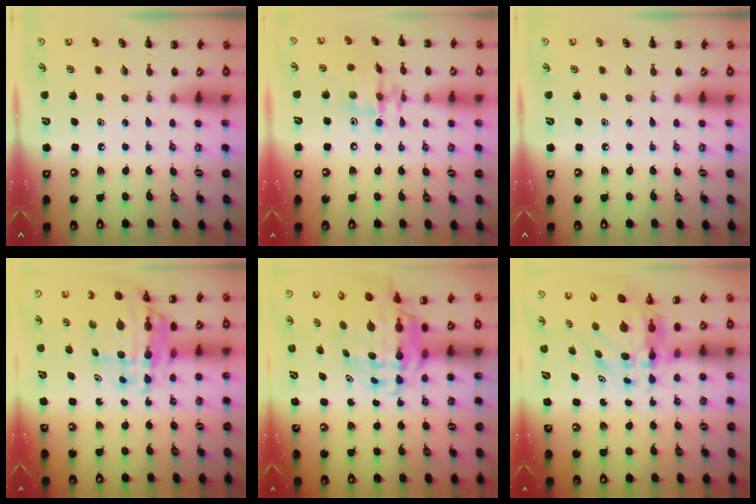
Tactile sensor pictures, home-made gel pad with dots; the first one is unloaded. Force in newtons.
{"total": 11.9, "press": 11.8, "slide": 1.5}
{"total": 0.0}
{"total": 10.8, "press": 10.3, "slide": 3.5}
{"total": 10.8, "press": 10.4, "slide": 2.9}
{"total": 8.0, "press": 7.8, "slide": 2.1}